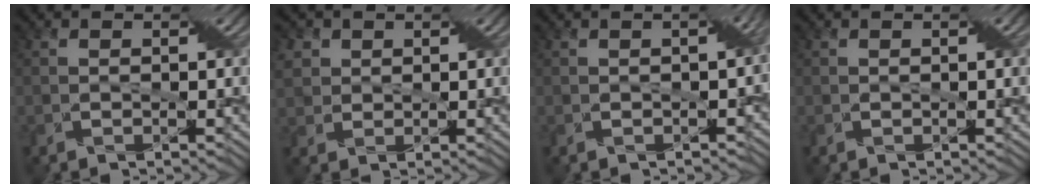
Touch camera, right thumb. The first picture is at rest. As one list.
[{"total": 3.7, "force": [1.4, 3.2, 1.4], "torque": [-0.054, 0.015, 0.025]}, {"total": 5.7, "force": [-1.1, 3.2, 4.6], "torque": [-0.049, -0.021, -0.008]}, {"total": 1.2, "force": [0.2, 0.2, 1.1], "torque": [-0.013, 0.003, 0.005]}]